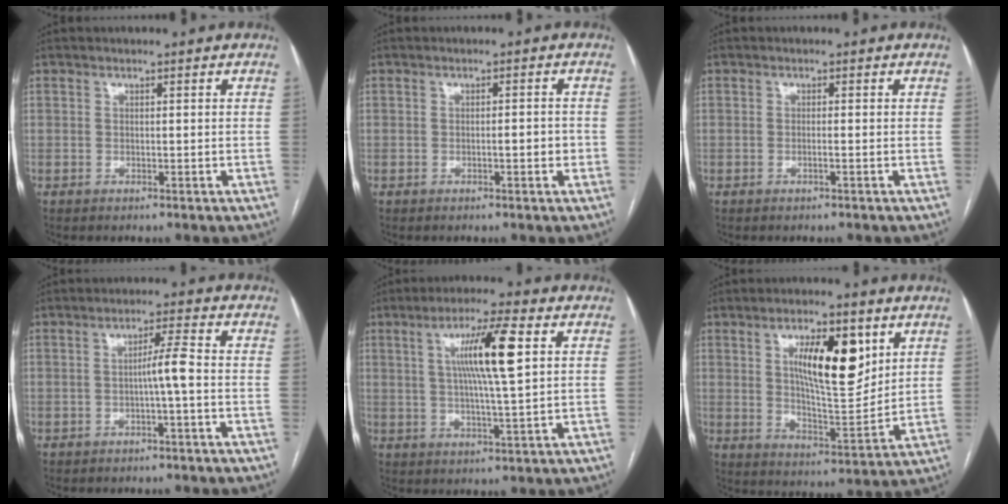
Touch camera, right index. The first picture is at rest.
{"total": 2.0, "force": [-0.7, 0.5, 1.8], "torque": [-0.027, 0.002, -0.010]}
{"total": 0.7, "force": [-0.4, -0.1, 0.6], "torque": [-0.011, 0.002, -0.008]}
{"total": 3.7, "force": [-0.9, -0.6, 3.5], "torque": [-0.059, 0.006, -0.015]}
{"total": 10.0, "force": [2.6, 0.0, 9.7], "torque": [-0.173, 0.005, 0.044]}
{"total": 12.6, "force": [4.8, 3.7, 11.1], "torque": [-0.182, 0.000, 0.085]}